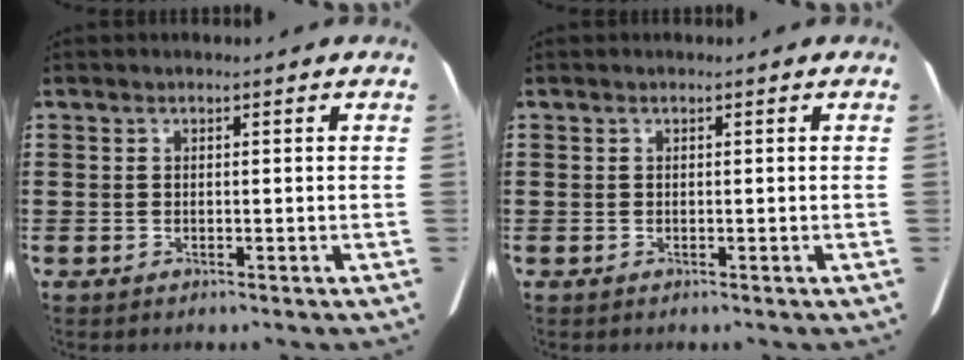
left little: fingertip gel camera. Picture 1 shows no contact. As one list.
[{"total": 0.0}]